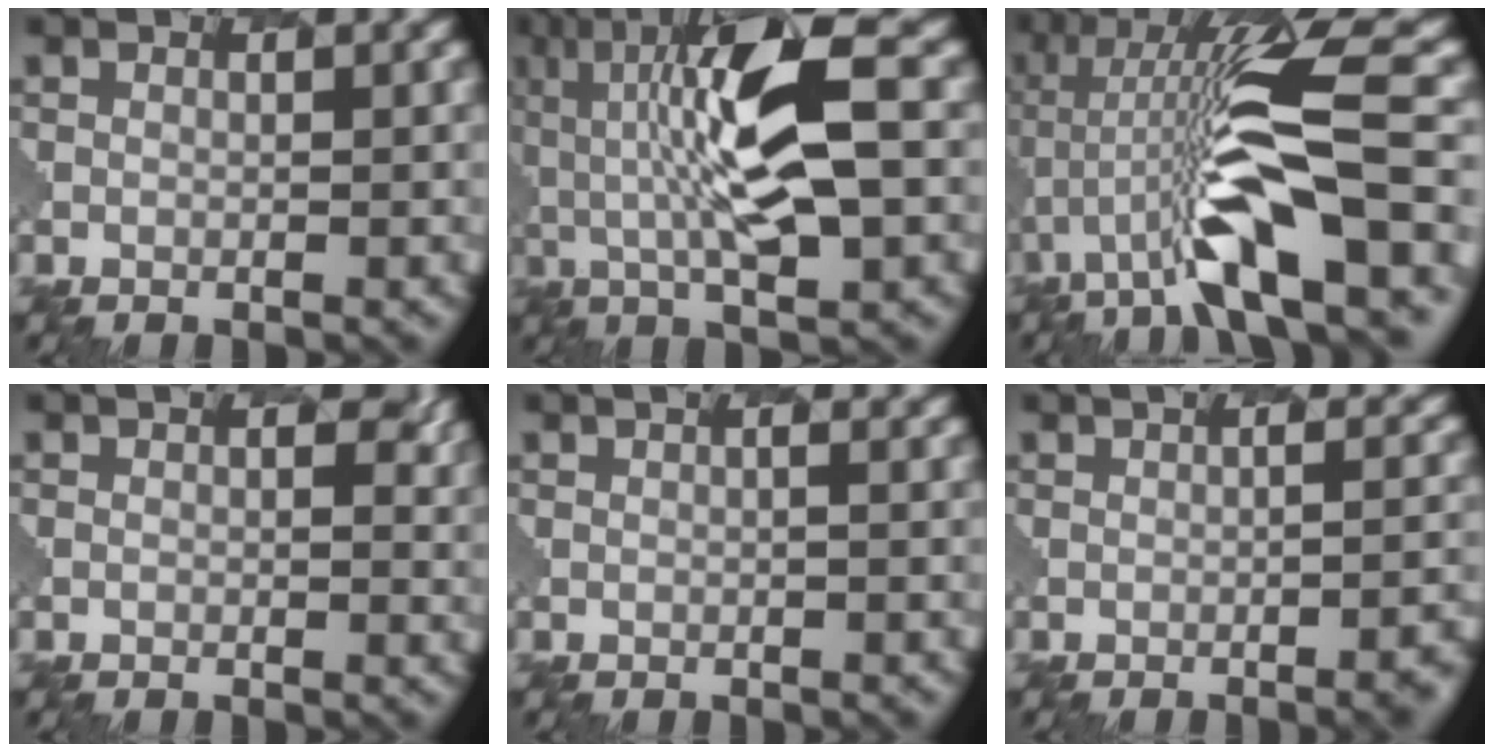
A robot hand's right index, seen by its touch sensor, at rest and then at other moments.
{"total": 10.5, "force": [2.2, 3.2, 9.8], "torque": [-0.228, 0.014, 0.012]}
{"total": 8.5, "force": [-1.9, 2.0, 8.1], "torque": [-0.190, 0.030, -0.060]}
{"total": 1.4, "force": [0.9, 0.2, -1.1], "torque": [0.013, 0.013, -0.001]}
{"total": 2.1, "force": [0.8, 1.0, 1.6], "torque": [-0.004, 0.019, -0.011]}
{"total": 4.2, "force": [-0.5, 1.9, 3.7], "torque": [-0.013, 0.012, -0.021]}